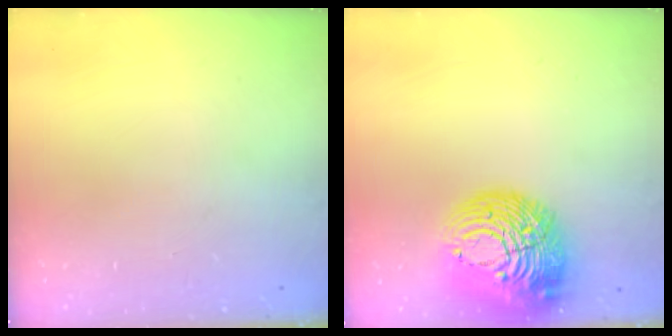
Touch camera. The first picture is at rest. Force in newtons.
{"total": 19.4, "press": 19.3, "slide": 2.1}